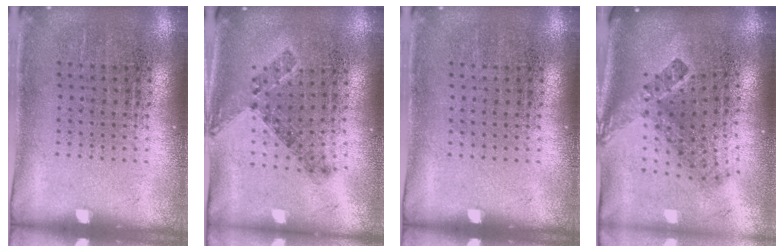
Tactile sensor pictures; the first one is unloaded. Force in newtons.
{"total": 0.8, "press": 0.8, "slide": 0.3}
{"total": 0.0}
{"total": 2.6, "press": 1.6, "slide": 2.1}